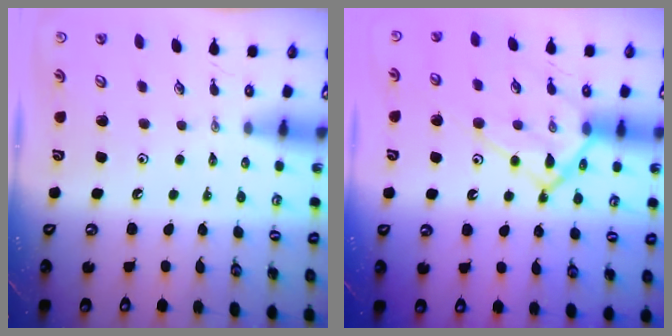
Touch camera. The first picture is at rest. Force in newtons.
{"total": 16.5, "press": 16.5, "slide": 1.5}